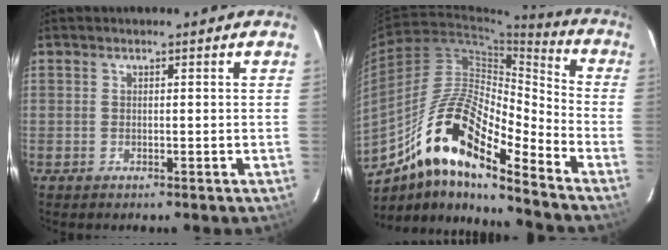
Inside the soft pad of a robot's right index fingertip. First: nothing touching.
{"total": 18.3, "force": [-10.9, 4.9, 13.9], "torque": [-0.260, 0.029, -0.187]}